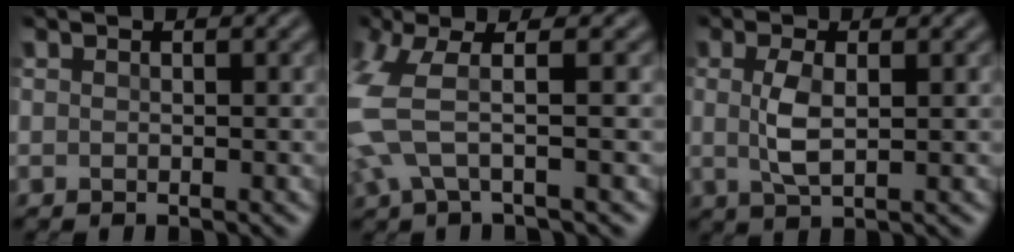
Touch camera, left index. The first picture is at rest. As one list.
[{"total": 6.0, "force": [0.0, 2.1, 5.6], "torque": [-0.152, 0.003, -0.007]}, {"total": 3.0, "force": [0.1, 1.1, 2.8], "torque": [-0.063, 0.001, 0.004]}]